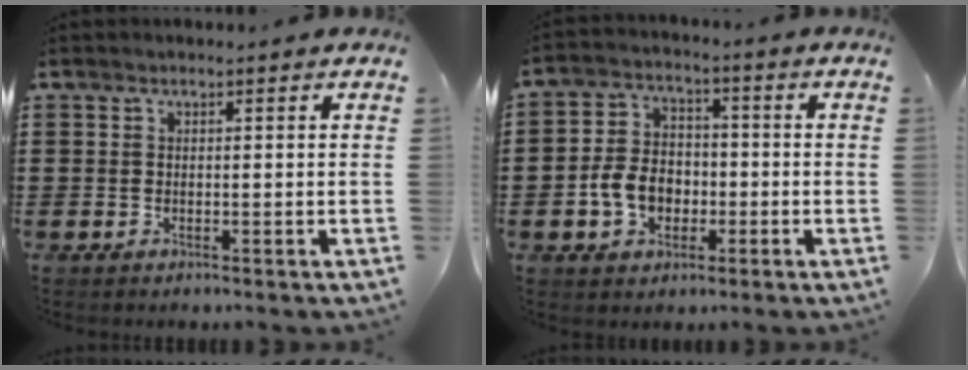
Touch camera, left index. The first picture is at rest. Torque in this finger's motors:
{"motor_torque": [1.32, 0.82, 0.29, 0.07]}